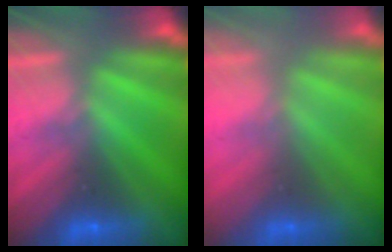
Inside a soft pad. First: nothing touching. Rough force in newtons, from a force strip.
{"total": 2.8}